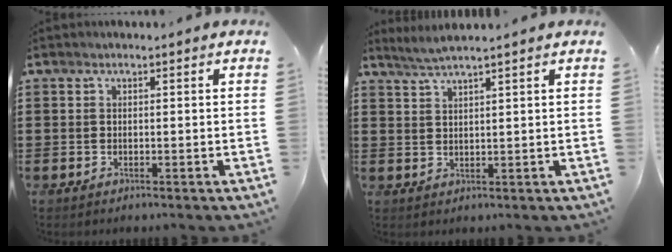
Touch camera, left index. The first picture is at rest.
{"total": 2.4, "force": [2.1, -0.5, 1.1], "torque": [-0.027, 0.000, 0.039]}